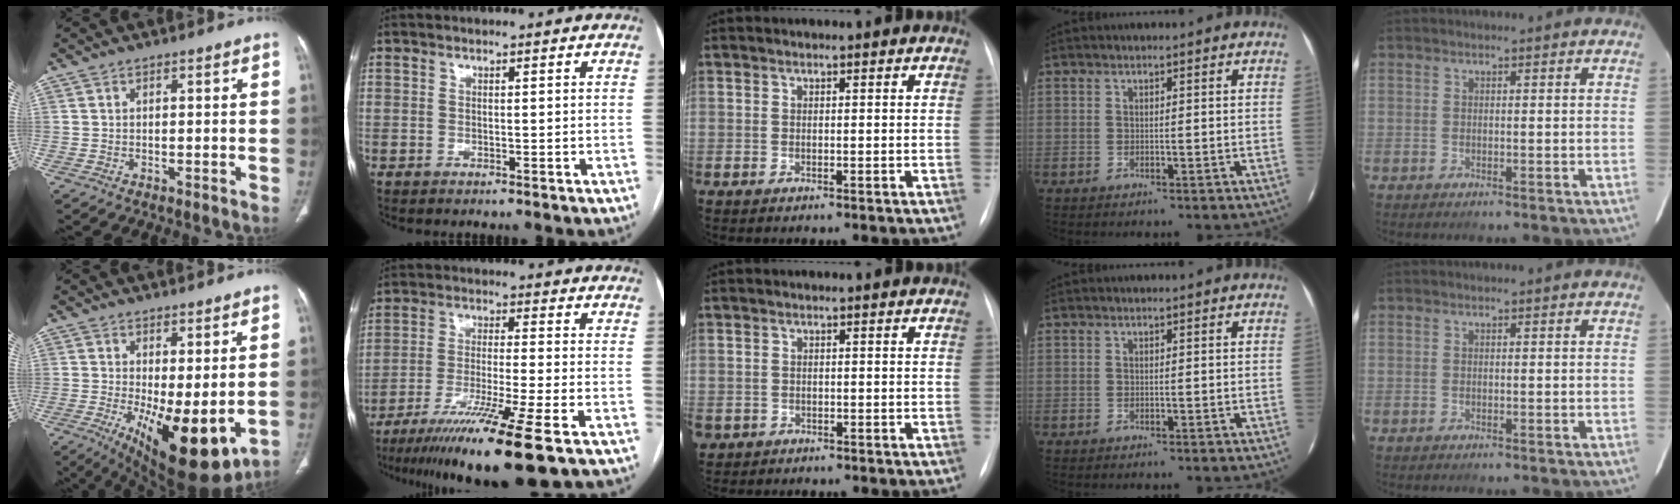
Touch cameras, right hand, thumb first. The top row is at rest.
{"thumb": {"total": 14.5, "force": [-2.1, 5.4, 13.3], "torque": [-0.205, -0.032, -0.011]}, "index": {"total": 15.1, "force": [-10.0, -1.3, 11.2], "torque": [-0.185, -0.048, -0.167]}, "middle": {"total": 2.7, "force": [-1.5, 2.2, 0.5], "torque": [-0.012, 0.000, -0.023]}}